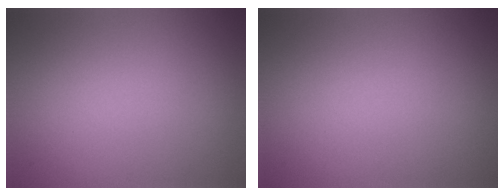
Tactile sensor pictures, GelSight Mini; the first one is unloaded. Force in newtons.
{"total": 0.0}